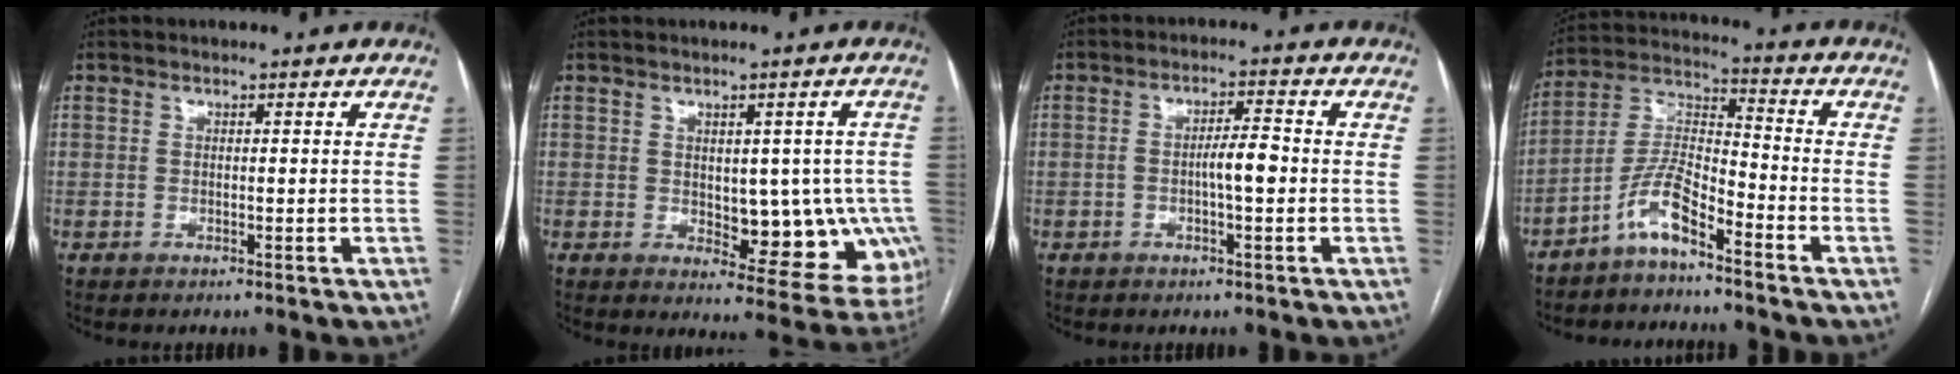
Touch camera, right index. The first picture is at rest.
{"total": 11.1, "force": [-1.3, 6.0, 9.2], "torque": [-0.085, 0.013, 0.001]}
{"total": 4.0, "force": [-0.8, 0.7, 3.8], "torque": [-0.063, 0.009, -0.012]}
{"total": 8.0, "force": [-5.5, 1.7, 5.5], "torque": [-0.126, 0.011, -0.114]}